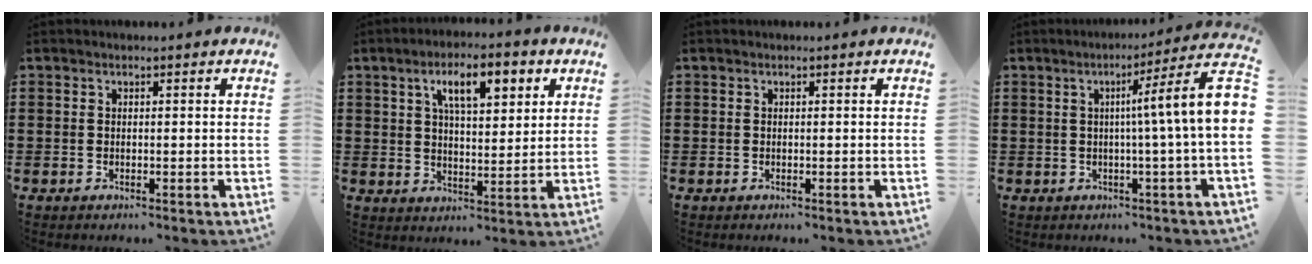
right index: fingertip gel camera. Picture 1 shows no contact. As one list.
[{"total": 7.9, "force": [3.9, 2.6, 6.4], "torque": [-0.112, 0.004, 0.060]}, {"total": 0.0}, {"total": 7.8, "force": [0.5, -1.1, 7.7], "torque": [-0.119, -0.031, -0.003]}]